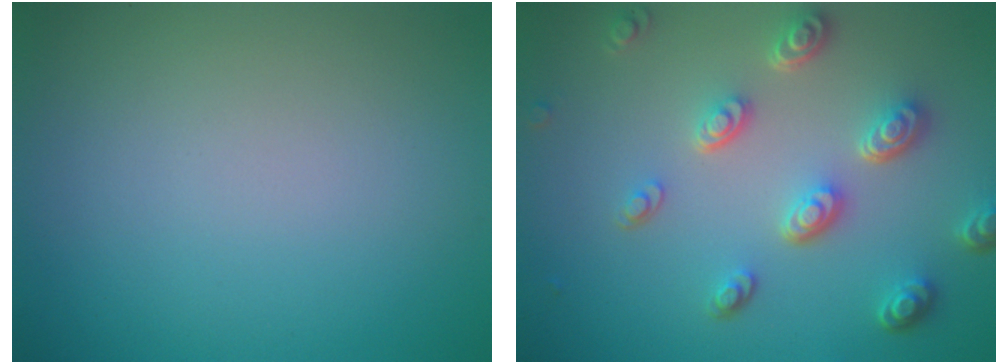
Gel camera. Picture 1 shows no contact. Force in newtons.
{"total": 4.8, "press": 3.7, "slide": 3.0}